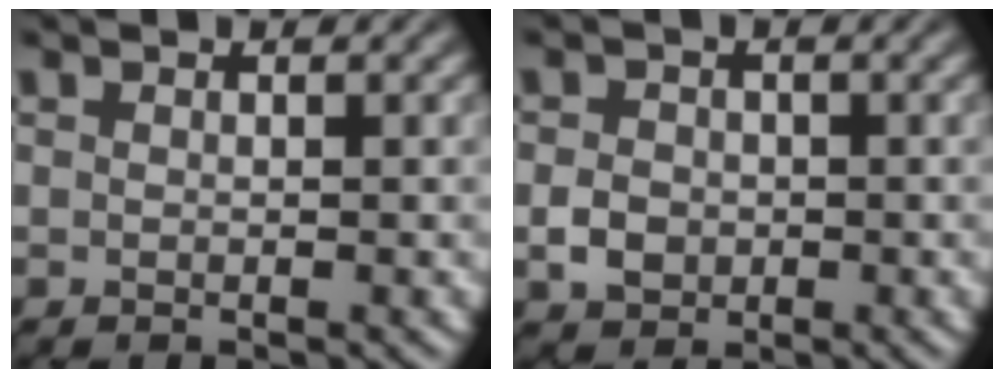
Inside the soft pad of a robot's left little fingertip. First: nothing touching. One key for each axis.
{"total": 2.2, "fx": -0.6, "fy": 1.9, "fz": 1.1, "tx": -0.022, "ty": 0.001, "tz": -0.012}